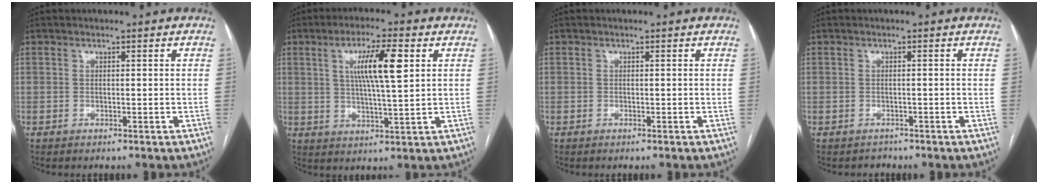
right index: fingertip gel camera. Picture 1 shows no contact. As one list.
[{"total": 9.0, "force": [2.7, 0.8, 8.5], "torque": [-0.152, 0.005, 0.048]}, {"total": 0.0}, {"total": 1.2, "force": [-0.9, 0.7, -0.3], "torque": [-0.001, 0.000, -0.014]}]